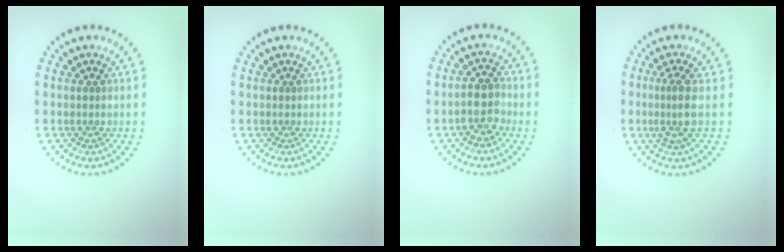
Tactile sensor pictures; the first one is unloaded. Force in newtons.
{"total": 0.0}
{"total": 2.8, "press": 2.6, "slide": 1.1}
{"total": 2.5, "press": 1.8, "slide": 1.8}